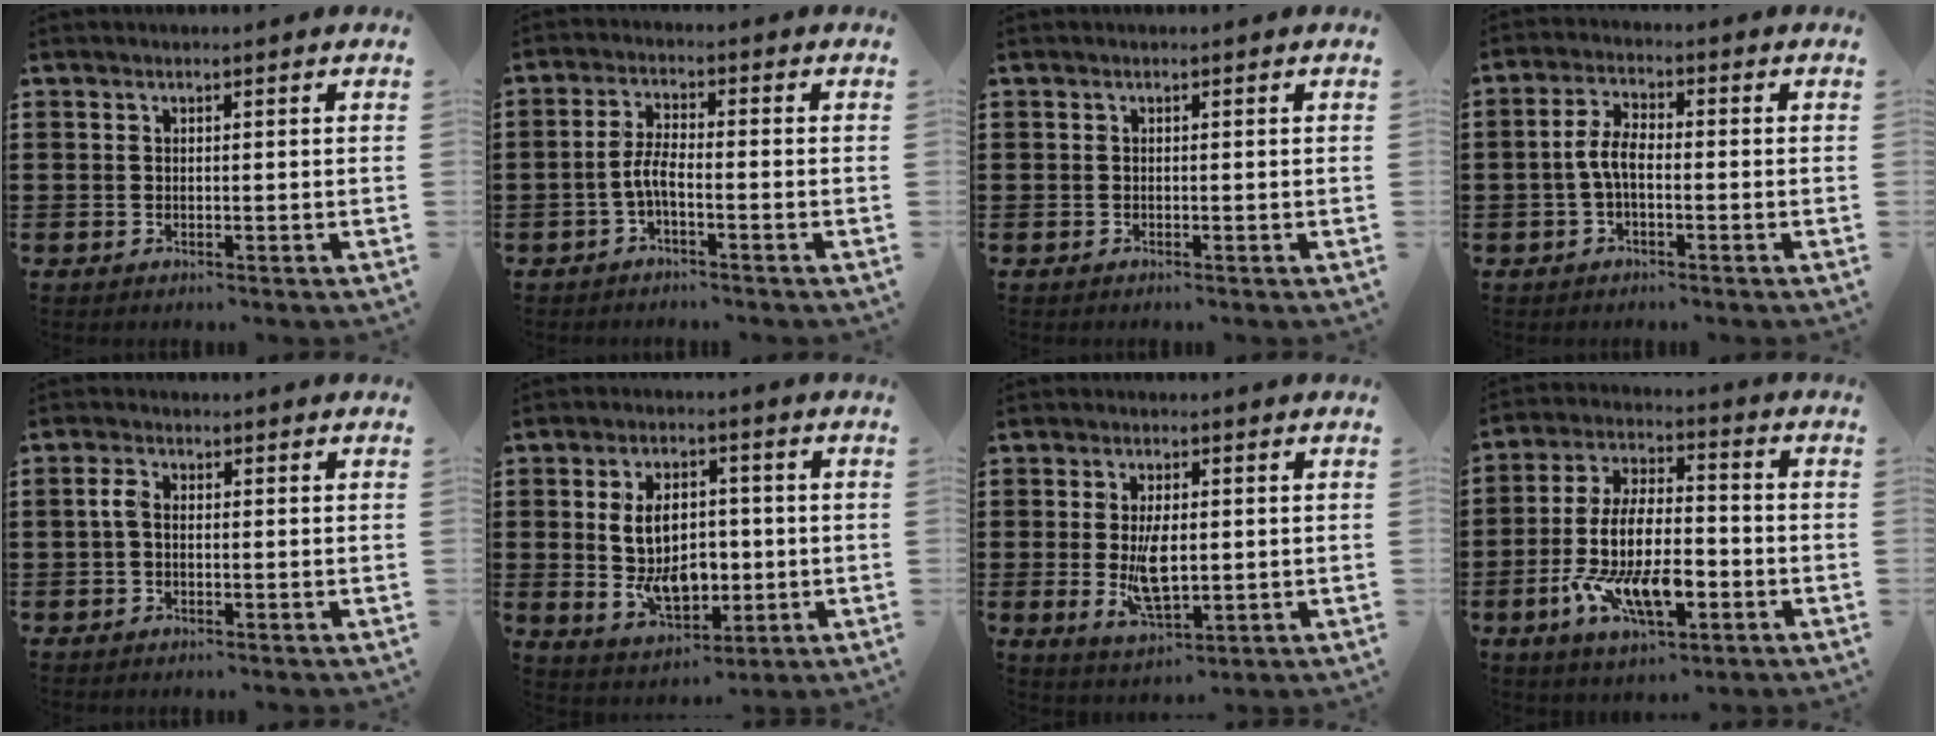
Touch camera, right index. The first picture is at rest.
{"total": 3.5, "force": [-1.6, 0.2, 3.1], "torque": [-0.072, -0.003, -0.036]}
{"total": 0.0}
{"total": 4.1, "force": [-0.9, 1.3, 3.8], "torque": [-0.091, -0.004, -0.024]}
{"total": 1.9, "force": [-0.2, 0.7, 1.7], "torque": [-0.045, -0.003, -0.009]}
{"total": 9.3, "force": [-0.4, 5.8, 7.2], "torque": [-0.137, -0.002, -0.012]}
{"total": 6.6, "force": [-0.2, 2.8, 6.0], "torque": [-0.115, -0.005, -0.007]}
{"total": 13.0, "force": [-4.9, 5.5, 10.8], "torque": [-0.233, 0.001, -0.089]}